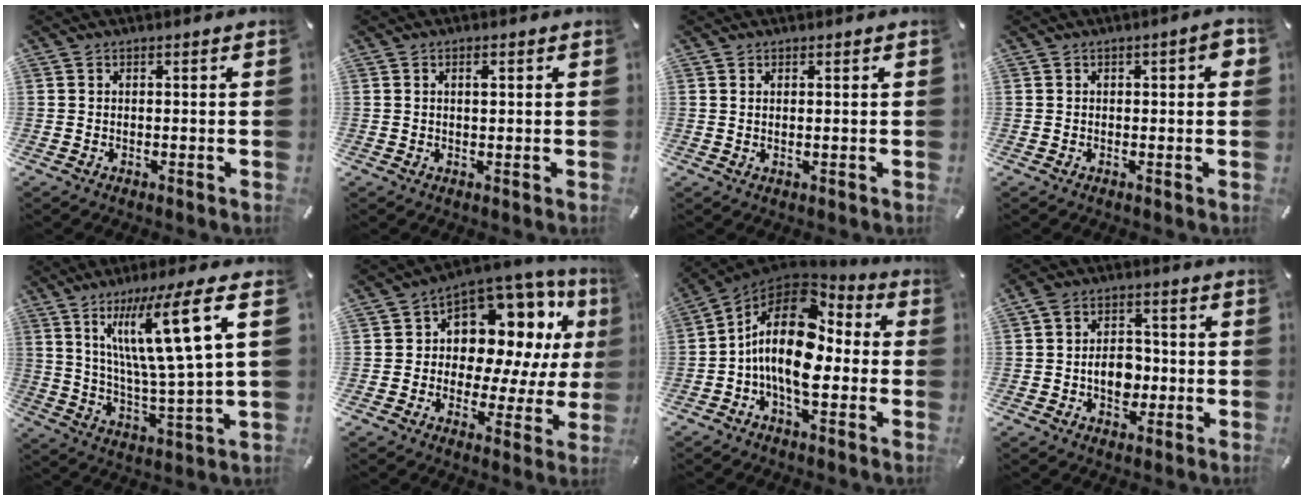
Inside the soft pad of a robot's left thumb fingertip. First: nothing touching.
{"total": 1.3, "force": [0.4, 0.6, 1.1], "torque": [-0.015, 0.000, 0.004]}
{"total": 1.1, "force": [0.6, 0.0, 0.9], "torque": [-0.017, -0.002, 0.011]}
{"total": 3.5, "force": [0.5, 1.5, 3.1], "torque": [-0.035, 0.001, 0.001]}
{"total": 19.0, "force": [8.6, 2.9, 16.7], "torque": [-0.299, -0.032, 0.118]}
{"total": 12.6, "force": [5.9, 8.9, 6.6], "torque": [-0.093, -0.065, 0.109]}
{"total": 16.6, "force": [-0.6, 9.3, 13.8], "torque": [-0.267, -0.004, -0.012]}
{"total": 7.9, "force": [-1.3, 6.3, 4.6], "torque": [-0.068, 0.008, -0.020]}